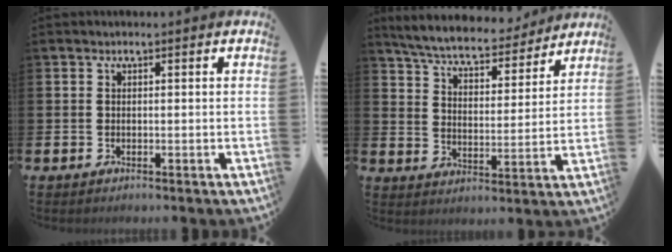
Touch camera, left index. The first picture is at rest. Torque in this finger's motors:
{"motor_torque": [1.03, -0.92, 0.41, 0.14]}